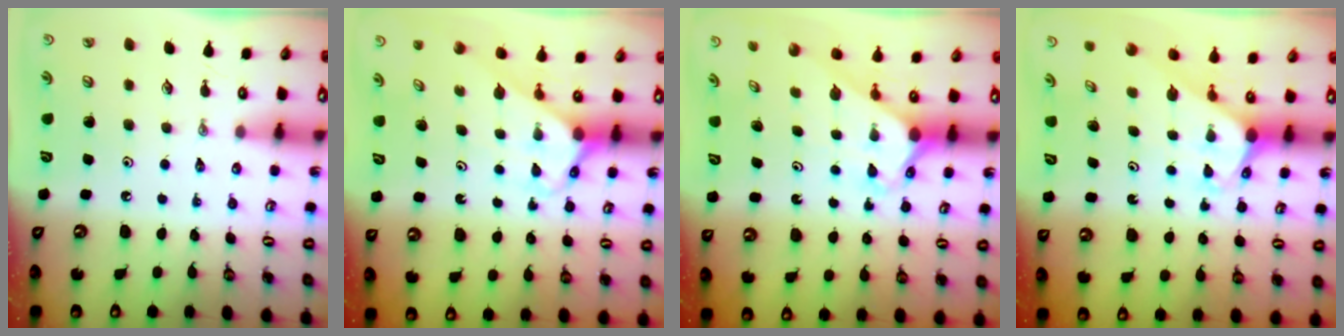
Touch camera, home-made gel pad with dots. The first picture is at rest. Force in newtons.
{"total": 2.9, "press": 2.9, "slide": 0.2}
{"total": 2.4, "press": 2.4, "slide": 0.2}
{"total": 1.9, "press": 1.9, "slide": 0.1}